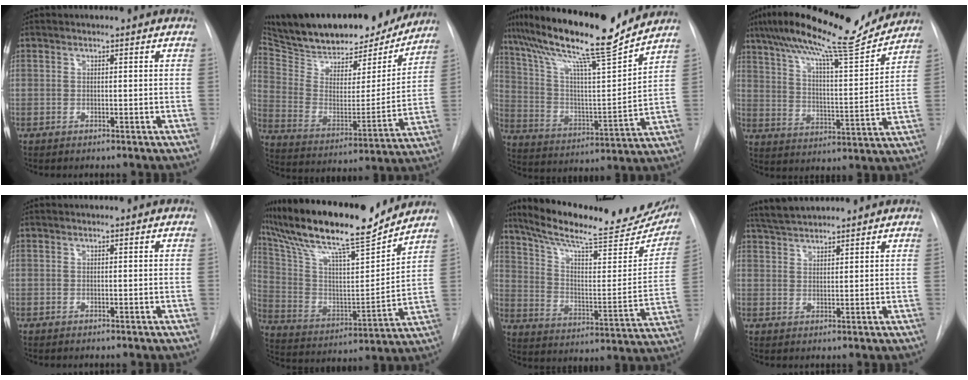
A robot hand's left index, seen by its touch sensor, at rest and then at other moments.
{"total": 28.0, "force": [24.3, 8.7, 10.8], "torque": [-0.207, -0.014, 0.353]}
{"total": 20.6, "force": [17.0, 0.3, 11.7], "torque": [-0.207, -0.006, 0.284]}
{"total": 18.7, "force": [16.0, 1.8, 9.4], "torque": [-0.167, 0.005, 0.247]}
{"total": 0.0}
{"total": 22.9, "force": [19.0, 2.5, 12.5], "torque": [-0.241, 0.007, 0.321]}
{"total": 27.7, "force": [23.5, 5.4, 13.6], "torque": [-0.210, -0.043, 0.319]}
{"total": 5.9, "force": [5.6, 0.4, 1.8], "torque": [-0.038, 0.031, 0.106]}